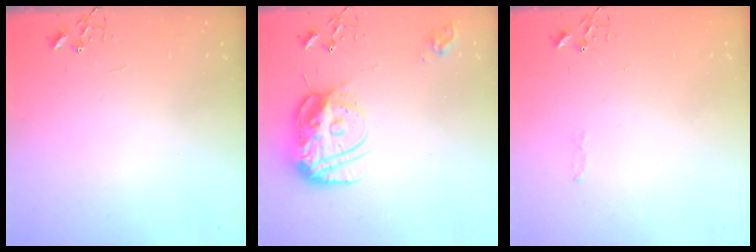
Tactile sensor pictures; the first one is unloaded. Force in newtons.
{"total": 19.1, "press": 19.1, "slide": 1.5}
{"total": 2.8, "press": 2.8, "slide": 0.4}